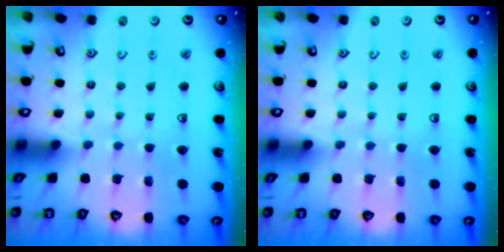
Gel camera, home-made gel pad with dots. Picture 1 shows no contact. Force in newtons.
{"total": 0.0}